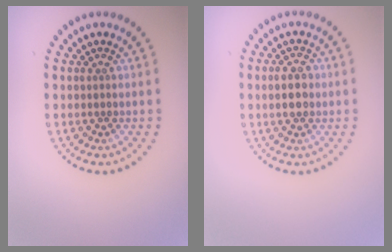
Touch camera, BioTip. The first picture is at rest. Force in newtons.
{"total": 2.6, "press": 2.6, "slide": 0.2}